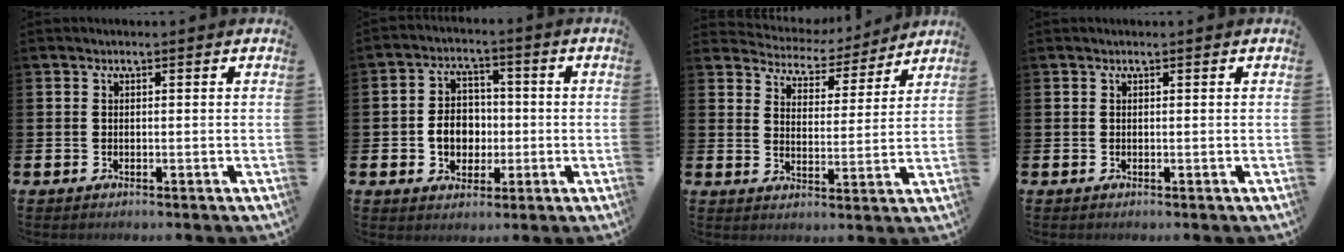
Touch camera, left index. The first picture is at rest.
{"total": 5.6, "force": [-0.8, 4.8, 2.9], "torque": [-0.045, 0.008, -0.022]}
{"total": 4.9, "force": [4.7, 1.4, 0.0], "torque": [-0.023, -0.042, 0.077]}
{"total": 0.0}